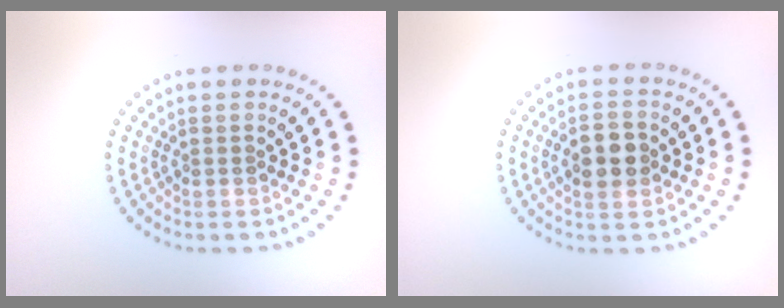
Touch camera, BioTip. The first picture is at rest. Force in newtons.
{"total": 3.5, "press": 3.5, "slide": 0.1}